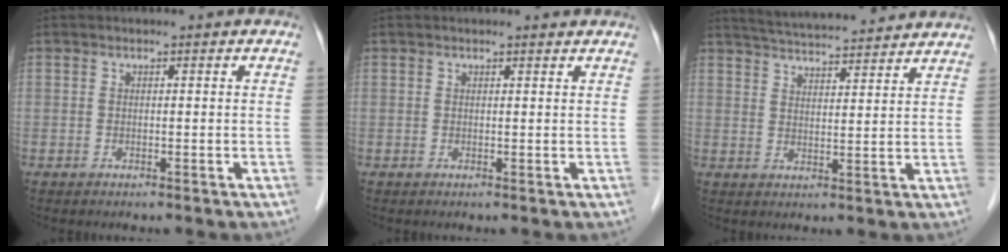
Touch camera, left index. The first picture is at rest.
{"total": 1.1, "force": [1.1, 0.0, 0.2], "torque": [-0.012, -0.001, 0.013]}
{"total": 14.3, "force": [13.4, 1.1, 5.0], "torque": [-0.088, 0.026, 0.190]}